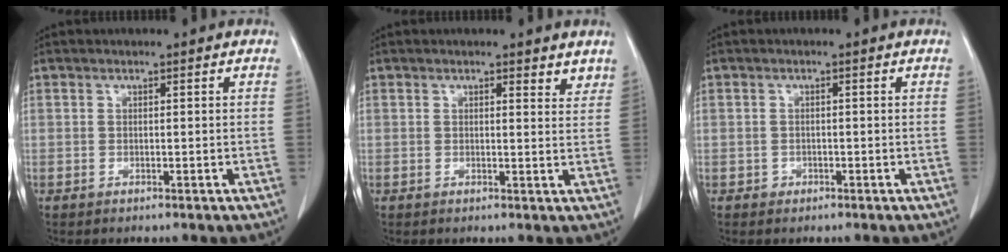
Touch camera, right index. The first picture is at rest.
{"total": 2.8, "force": [2.5, 0.9, 1.1], "torque": [-0.007, -0.010, 0.020]}
{"total": 1.0, "force": [-0.5, 0.9, 0.0], "torque": [-0.001, 0.004, -0.007]}